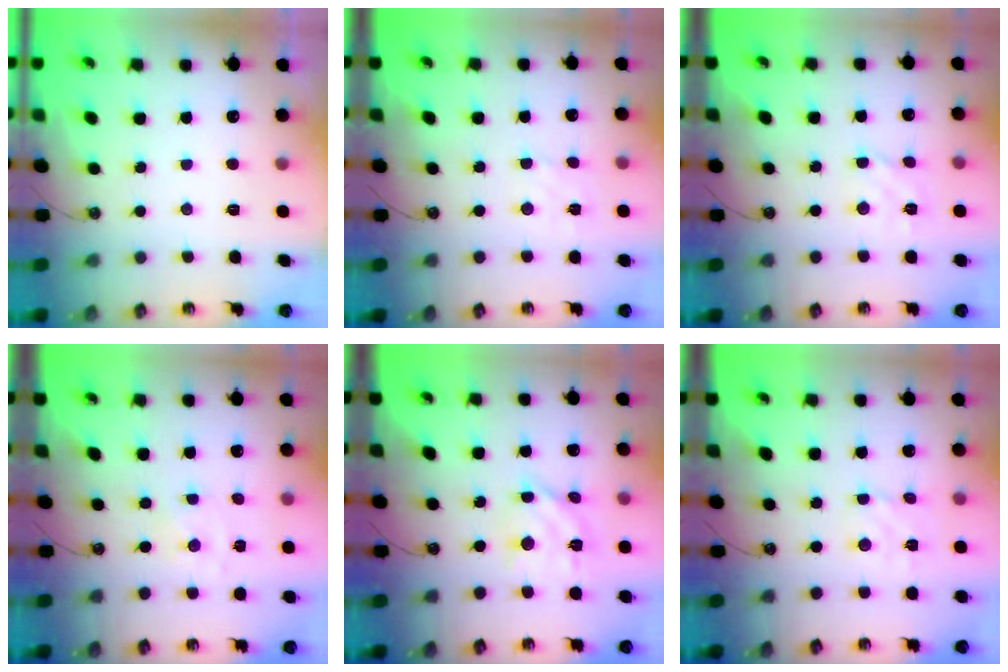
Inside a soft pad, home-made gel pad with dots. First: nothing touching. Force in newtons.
{"total": 2.5, "press": 2.5, "slide": 0.4}
{"total": 3.8, "press": 3.8, "slide": 0.4}
{"total": 0.0}
{"total": 11.9, "press": 11.9, "slide": 1.0}
{"total": 2.8, "press": 2.7, "slide": 0.4}